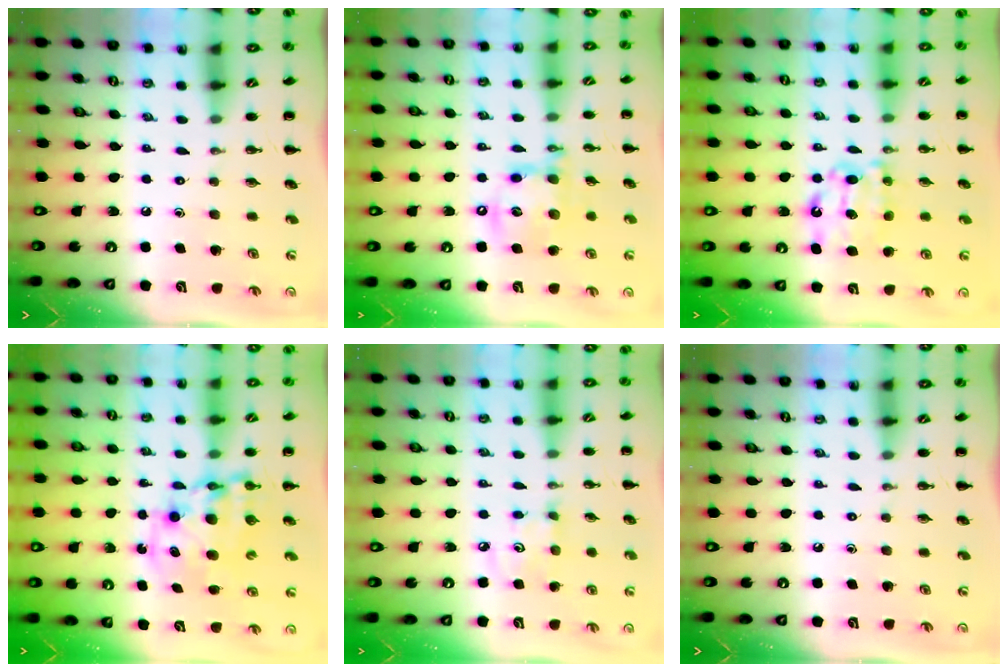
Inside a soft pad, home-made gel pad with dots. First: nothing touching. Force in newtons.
{"total": 14.6, "press": 14.3, "slide": 2.9}
{"total": 9.6, "press": 9.6, "slide": 0.7}
{"total": 10.7, "press": 10.3, "slide": 2.9}
{"total": 3.5, "press": 3.5, "slide": 0.7}
{"total": 0.0}